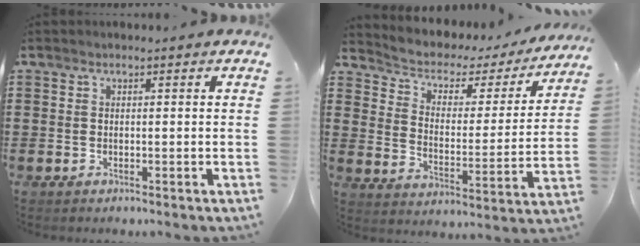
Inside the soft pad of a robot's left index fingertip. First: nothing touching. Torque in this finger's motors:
{"motor_torque": [2.14, 0.00, -0.53, -0.21]}